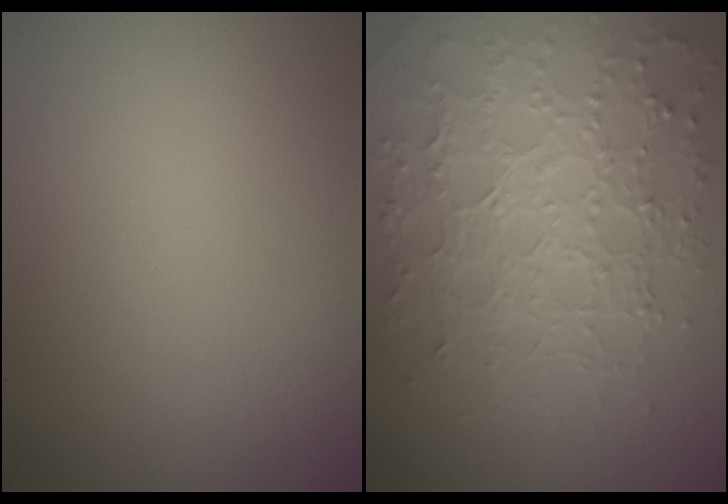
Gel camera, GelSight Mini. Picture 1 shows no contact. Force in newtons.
{"total": 7.6, "press": 5.6, "slide": 5.2}